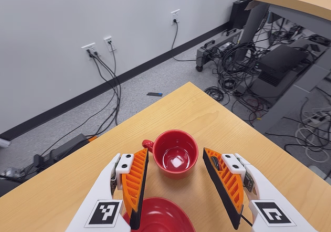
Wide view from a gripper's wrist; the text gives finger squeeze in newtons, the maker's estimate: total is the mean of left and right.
{"total": 0.0}